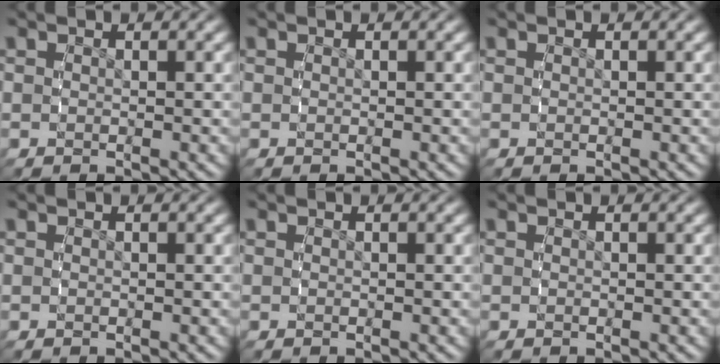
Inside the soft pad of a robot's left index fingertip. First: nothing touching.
{"total": 0.0}
{"total": 0.0}
{"total": 0.0}
{"total": 0.0}
{"total": 0.0}